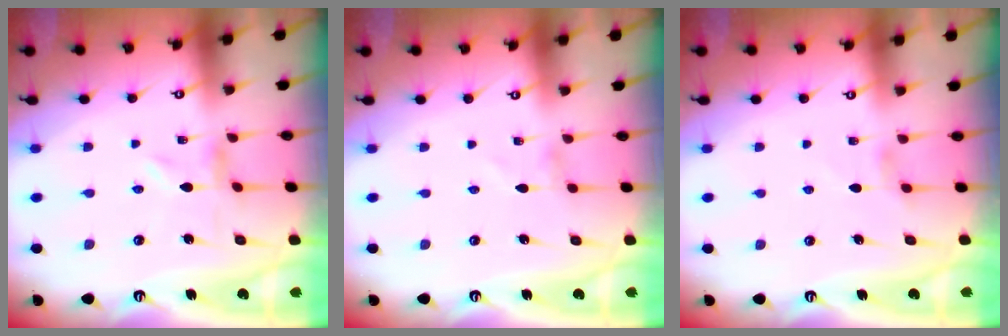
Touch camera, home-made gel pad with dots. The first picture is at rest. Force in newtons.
{"total": 1.4, "press": 1.4, "slide": 0.1}
{"total": 1.7, "press": 1.6, "slide": 0.4}